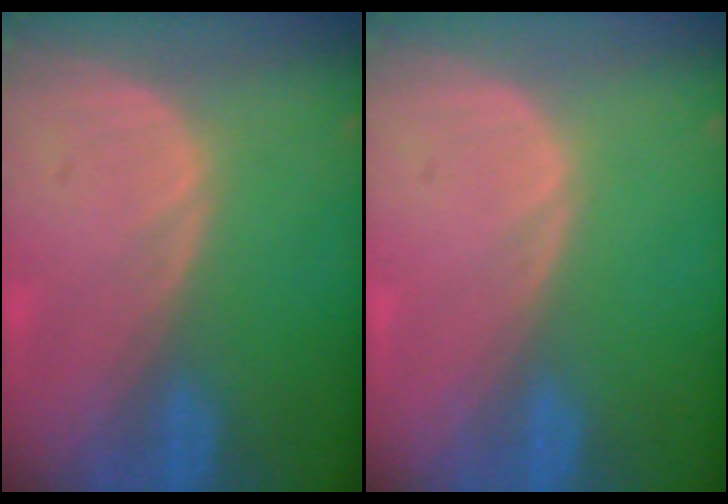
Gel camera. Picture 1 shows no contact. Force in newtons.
{"total": 0.0}